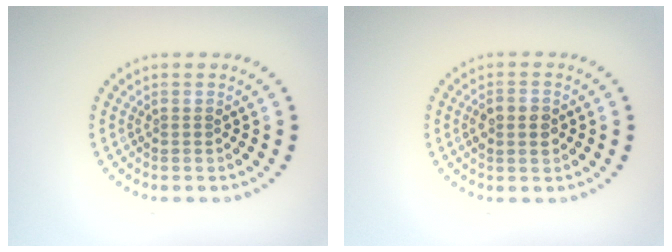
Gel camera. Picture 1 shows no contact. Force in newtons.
{"total": 2.1, "press": 2.1, "slide": 0.0}